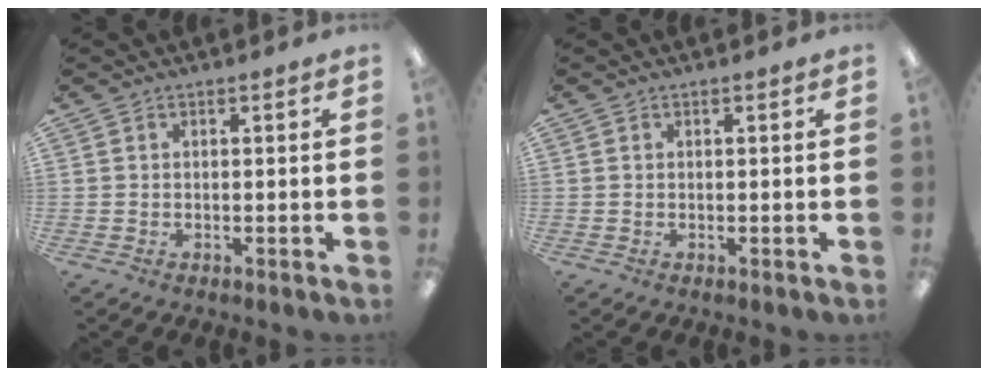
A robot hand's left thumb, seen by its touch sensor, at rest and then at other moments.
{"total": 0.0}